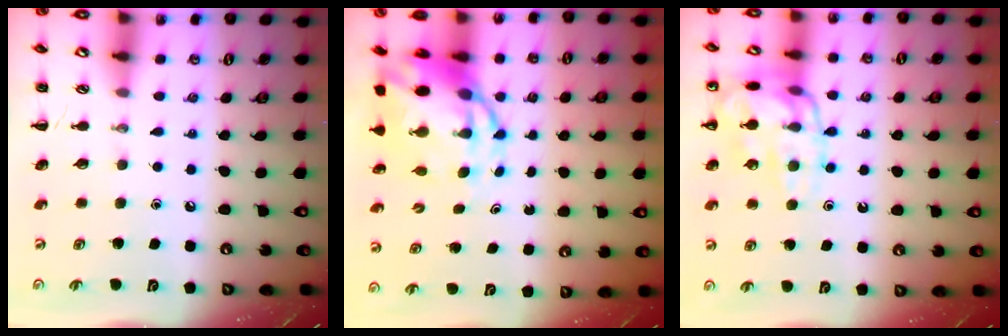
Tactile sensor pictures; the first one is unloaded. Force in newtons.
{"total": 9.5, "press": 9.1, "slide": 2.5}
{"total": 15.8, "press": 15.7, "slide": 0.6}